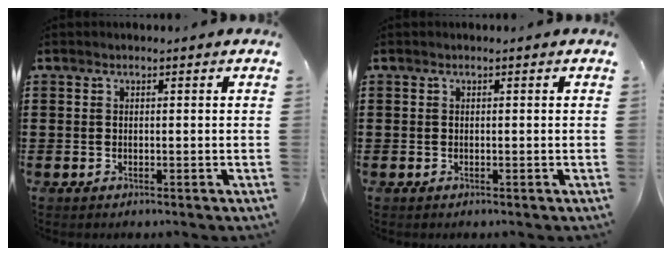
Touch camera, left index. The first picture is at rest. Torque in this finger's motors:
{"motor_torque": [0.00, 0.00, 0.00, 0.00]}